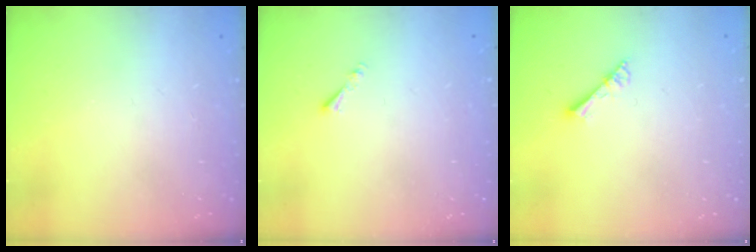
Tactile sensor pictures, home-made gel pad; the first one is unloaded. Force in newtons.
{"total": 0.8, "press": 0.7, "slide": 0.3}
{"total": 2.9, "press": 2.9, "slide": 0.3}